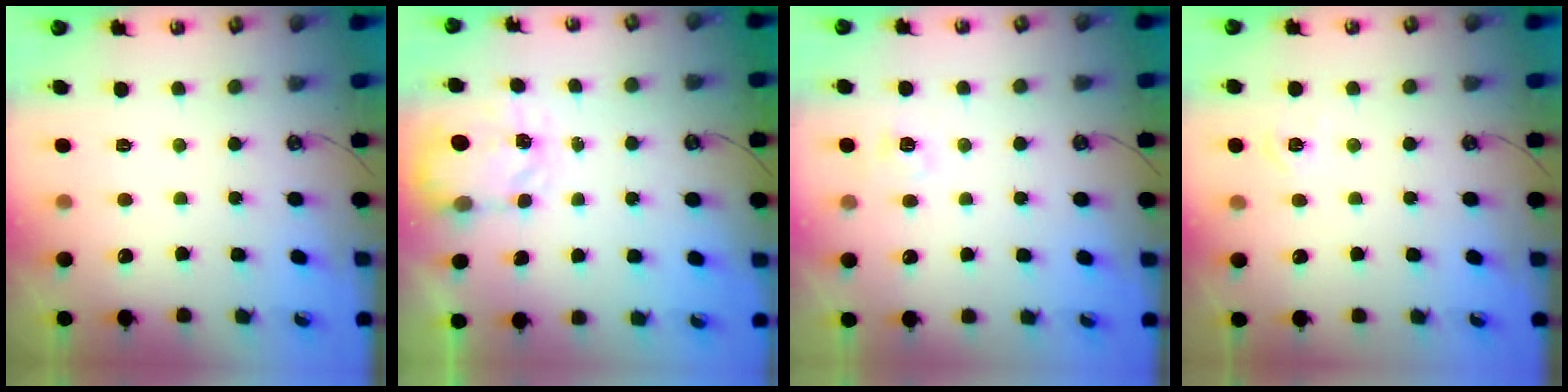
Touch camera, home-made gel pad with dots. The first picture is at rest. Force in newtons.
{"total": 3.9, "press": 3.9, "slide": 0.5}
{"total": 3.6, "press": 3.5, "slide": 0.3}
{"total": 4.9, "press": 4.9, "slide": 0.4}